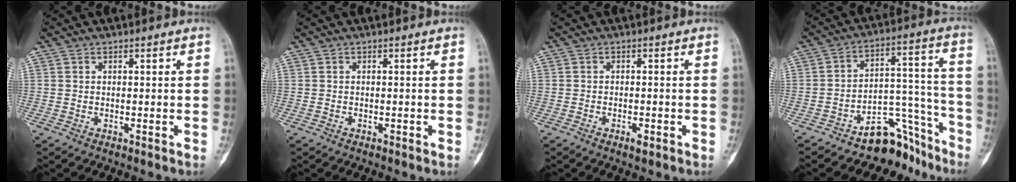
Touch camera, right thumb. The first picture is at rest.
{"total": 0.0}
{"total": 1.5, "force": [-0.8, 0.8, 1.0], "torque": [-0.014, 0.001, -0.015]}
{"total": 12.1, "force": [-9.7, 6.1, 4.0], "torque": [-0.007, 0.138, -0.149]}